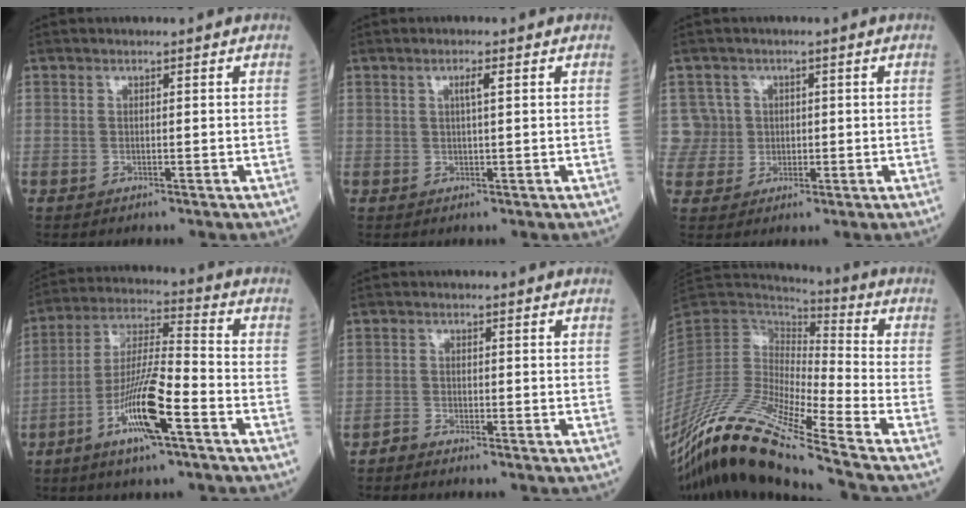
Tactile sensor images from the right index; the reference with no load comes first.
{"total": 1.8, "force": [0.8, 0.0, 1.6], "torque": [-0.024, 0.001, 0.012]}
{"total": 4.6, "force": [1.1, 4.5, -0.7], "torque": [0.034, 0.013, 0.020]}
{"total": 12.3, "force": [-5.7, 1.1, 10.8], "torque": [-0.210, -0.006, -0.108]}
{"total": 1.2, "force": [-1.2, 0.1, -0.2], "torque": [0.005, 0.000, -0.025]}
{"total": 19.3, "force": [-14.5, -0.5, 12.6], "torque": [-0.261, -0.027, -0.282]}